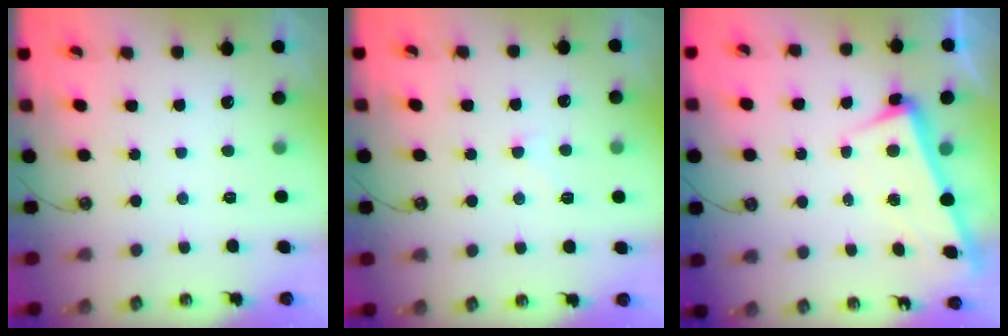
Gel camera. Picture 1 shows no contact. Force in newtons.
{"total": 1.4, "press": 1.3, "slide": 0.4}
{"total": 3.0, "press": 2.9, "slide": 1.0}